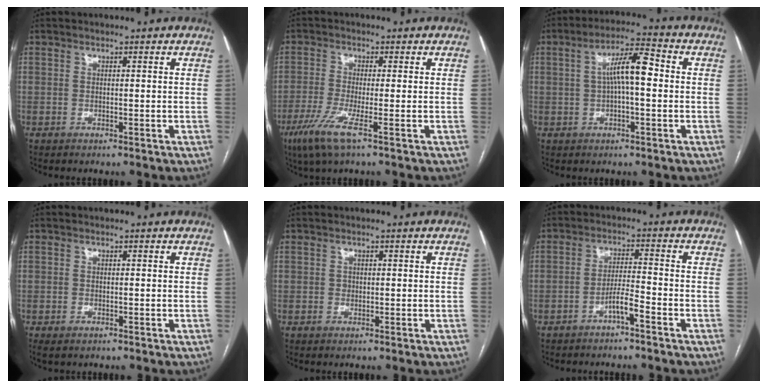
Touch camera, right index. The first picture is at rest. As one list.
[{"total": 6.1, "force": [-3.3, 0.1, 5.2], "torque": [-0.109, -0.019, -0.067]}, {"total": 7.8, "force": [0.6, 1.6, 7.6], "torque": [-0.135, 0.027, 0.006]}, {"total": 1.6, "force": [-1.1, 0.8, 0.9], "torque": [-0.016, -0.002, -0.011]}, {"total": 0.6, "force": [-0.1, 0.6, 0.2], "torque": [0.000, 0.002, -0.001]}, {"total": 3.6, "force": [-2.5, -0.2, 2.6], "torque": [-0.048, 0.005, -0.047]}]